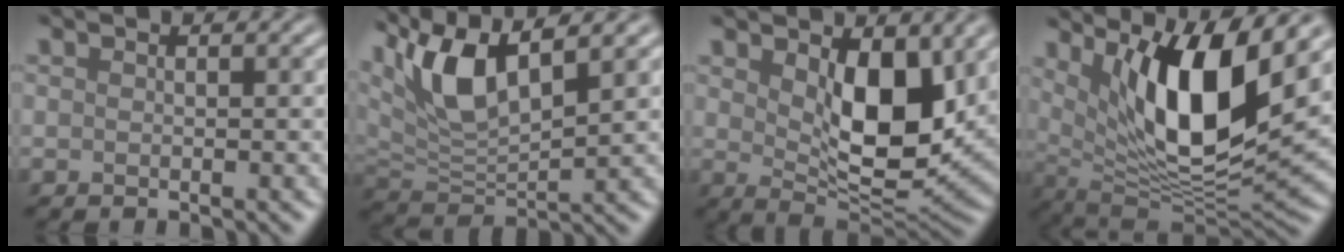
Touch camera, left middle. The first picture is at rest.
{"total": 7.5, "force": [4.0, 2.6, 5.8], "torque": [-0.125, 0.007, 0.073]}
{"total": 7.8, "force": [2.2, 3.8, 6.5], "torque": [-0.111, -0.017, 0.043]}
{"total": 11.0, "force": [4.3, 3.1, 9.6], "torque": [-0.154, -0.020, 0.085]}